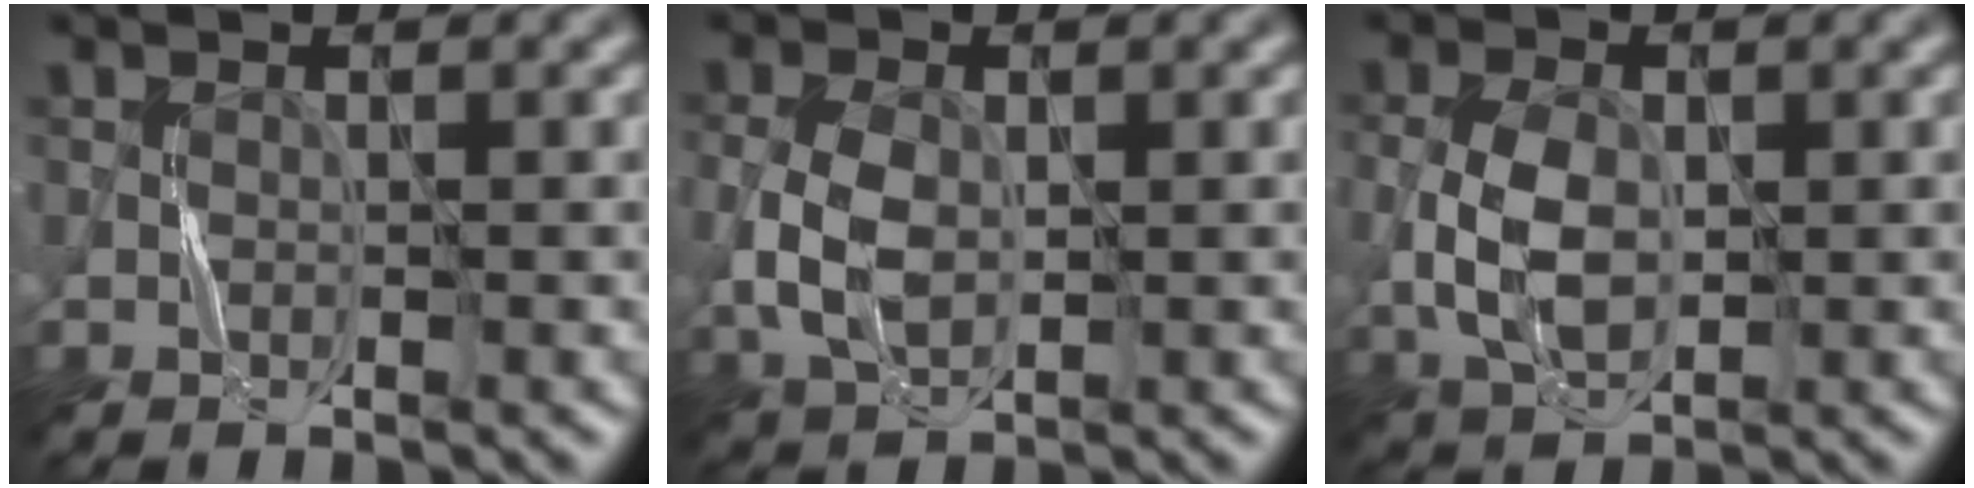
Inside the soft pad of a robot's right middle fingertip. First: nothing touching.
{"total": 4.0, "force": [0.0, 2.7, 2.9], "torque": [-0.074, -0.003, 0.003]}
{"total": 4.5, "force": [-0.2, 2.9, 3.4], "torque": [-0.083, -0.003, 0.001]}